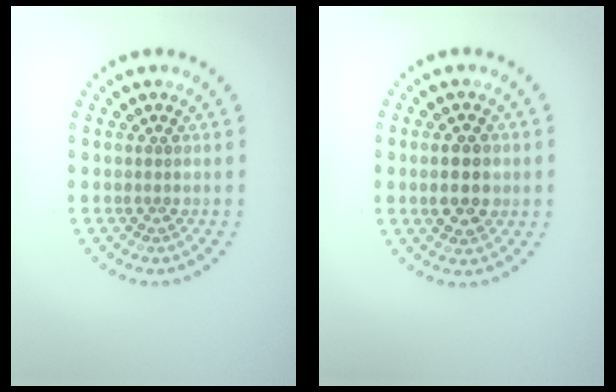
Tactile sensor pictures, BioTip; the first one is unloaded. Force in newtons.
{"total": 4.2, "press": 4.2, "slide": 0.2}